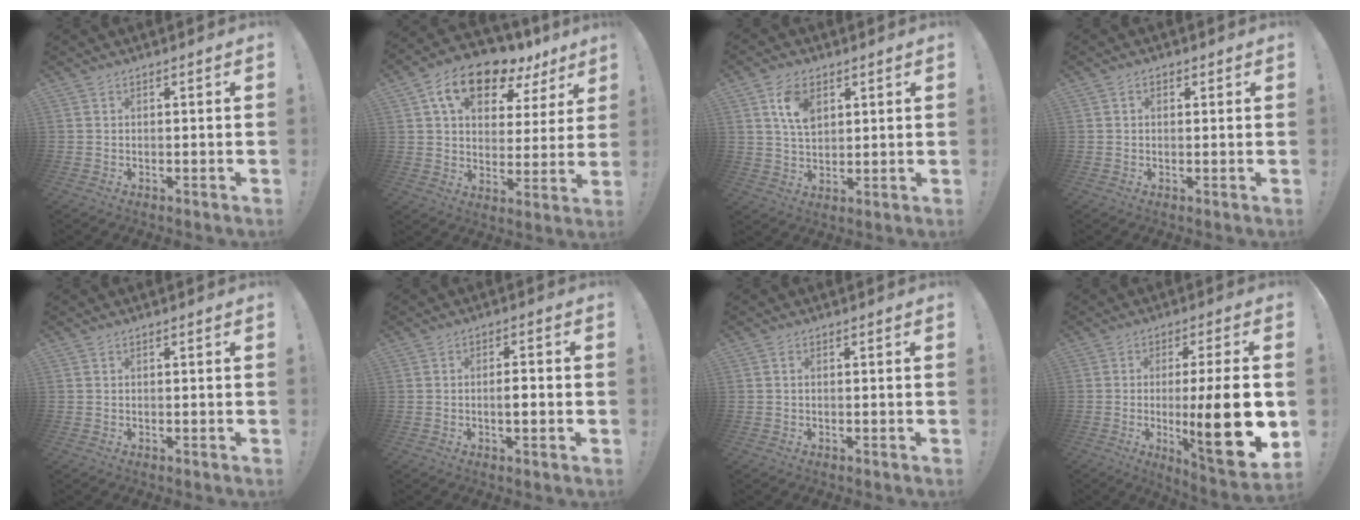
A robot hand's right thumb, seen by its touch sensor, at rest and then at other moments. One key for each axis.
{"total": 15.0, "fx": 9.4, "fy": 8.1, "fz": 8.3, "tx": -0.137, "ty": -0.056, "tz": 0.167}
{"total": 7.7, "fx": 3.7, "fy": 5.0, "fz": 4.5, "tx": -0.067, "ty": -0.011, "tz": 0.067}
{"total": 1.5, "fx": 0.3, "fy": 1.1, "fz": 1.0, "tx": -0.014, "ty": 0.002, "tz": 0.006}
{"total": 0.0}
{"total": 3.5, "fx": -0.9, "fy": 0.8, "fz": 3.3, "tx": -0.048, "ty": 0.001, "tz": -0.019}
{"total": 0.6, "fx": 0.1, "fy": 0.3, "fz": 0.6, "tx": -0.019, "ty": 0.004, "tz": 0.002}
{"total": 19.3, "fx": -2.7, "fy": 3.0, "fz": 18.8, "tx": -0.283, "ty": -0.008, "tz": -0.034}